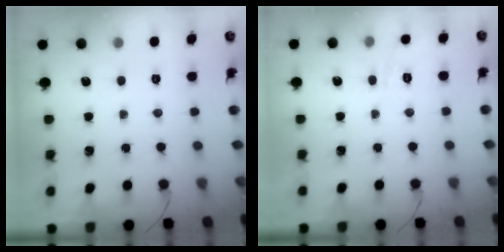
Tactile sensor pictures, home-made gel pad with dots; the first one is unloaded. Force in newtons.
{"total": 8.9, "press": 8.7, "slide": 1.7}